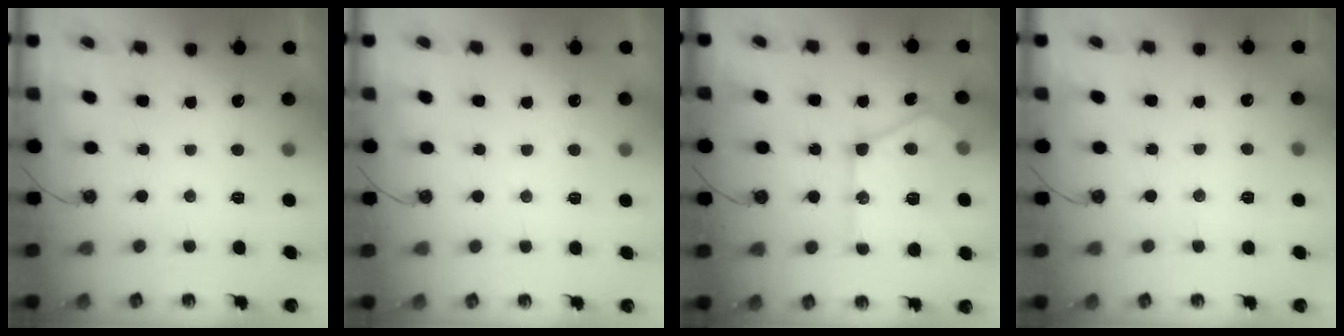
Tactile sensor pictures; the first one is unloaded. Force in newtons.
{"total": 3.9, "press": 3.8, "slide": 0.5}
{"total": 17.4, "press": 17.3, "slide": 0.8}
{"total": 7.1, "press": 7.0, "slide": 0.8}